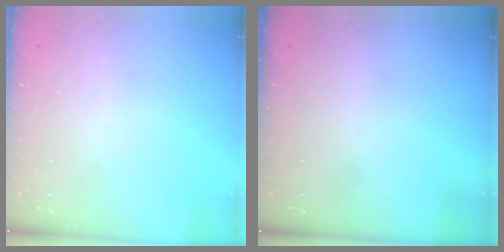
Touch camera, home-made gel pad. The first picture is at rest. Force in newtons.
{"total": 0.0}